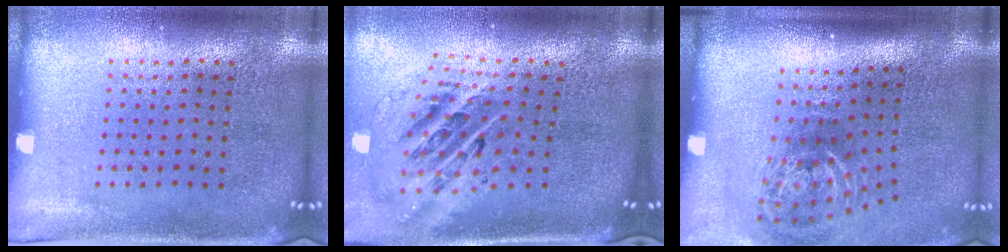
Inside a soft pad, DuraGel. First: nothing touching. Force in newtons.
{"total": 2.6, "press": 1.8, "slide": 1.9}
{"total": 2.1, "press": 1.3, "slide": 1.6}